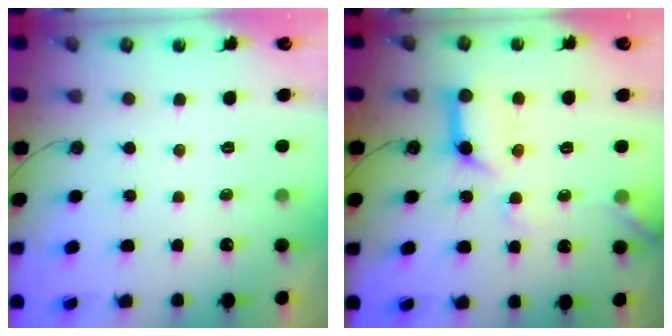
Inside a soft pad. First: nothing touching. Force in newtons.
{"total": 13.8, "press": 13.7, "slide": 1.5}